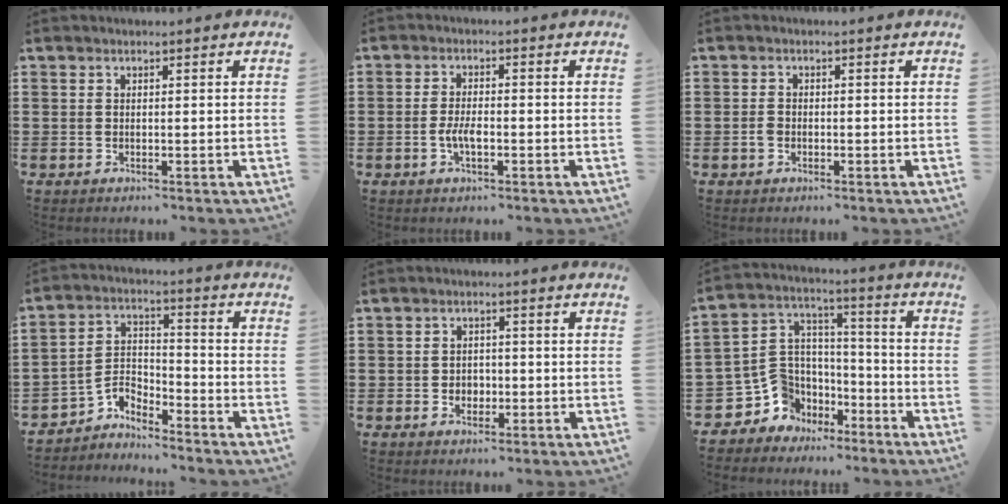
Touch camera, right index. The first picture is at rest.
{"total": 2.8, "force": [-1.0, 1.0, 2.4], "torque": [-0.059, -0.004, -0.023]}
{"total": 1.1, "force": [-0.5, 0.6, 0.8], "torque": [-0.025, -0.005, -0.011]}
{"total": 3.9, "force": [-3.5, 1.6, 0.7], "torque": [-0.032, -0.003, -0.077]}
{"total": 2.2, "force": [-0.8, 1.8, 1.0], "torque": [-0.023, 0.005, -0.018]}
{"total": 8.0, "force": [-3.4, 7.1, 1.2], "torque": [-0.080, -0.006, -0.064]}